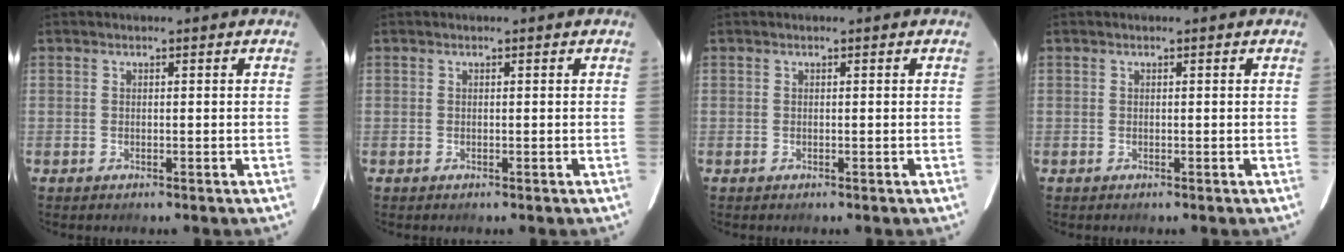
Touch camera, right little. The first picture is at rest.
{"total": 0.0}
{"total": 0.0}
{"total": 0.0}